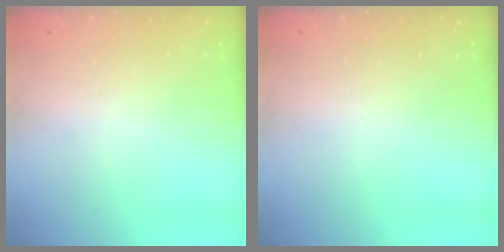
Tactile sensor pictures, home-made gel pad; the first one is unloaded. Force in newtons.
{"total": 0.0}